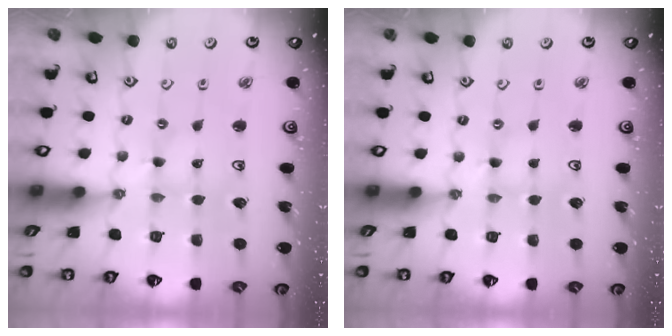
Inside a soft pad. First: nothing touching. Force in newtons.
{"total": 0.0}